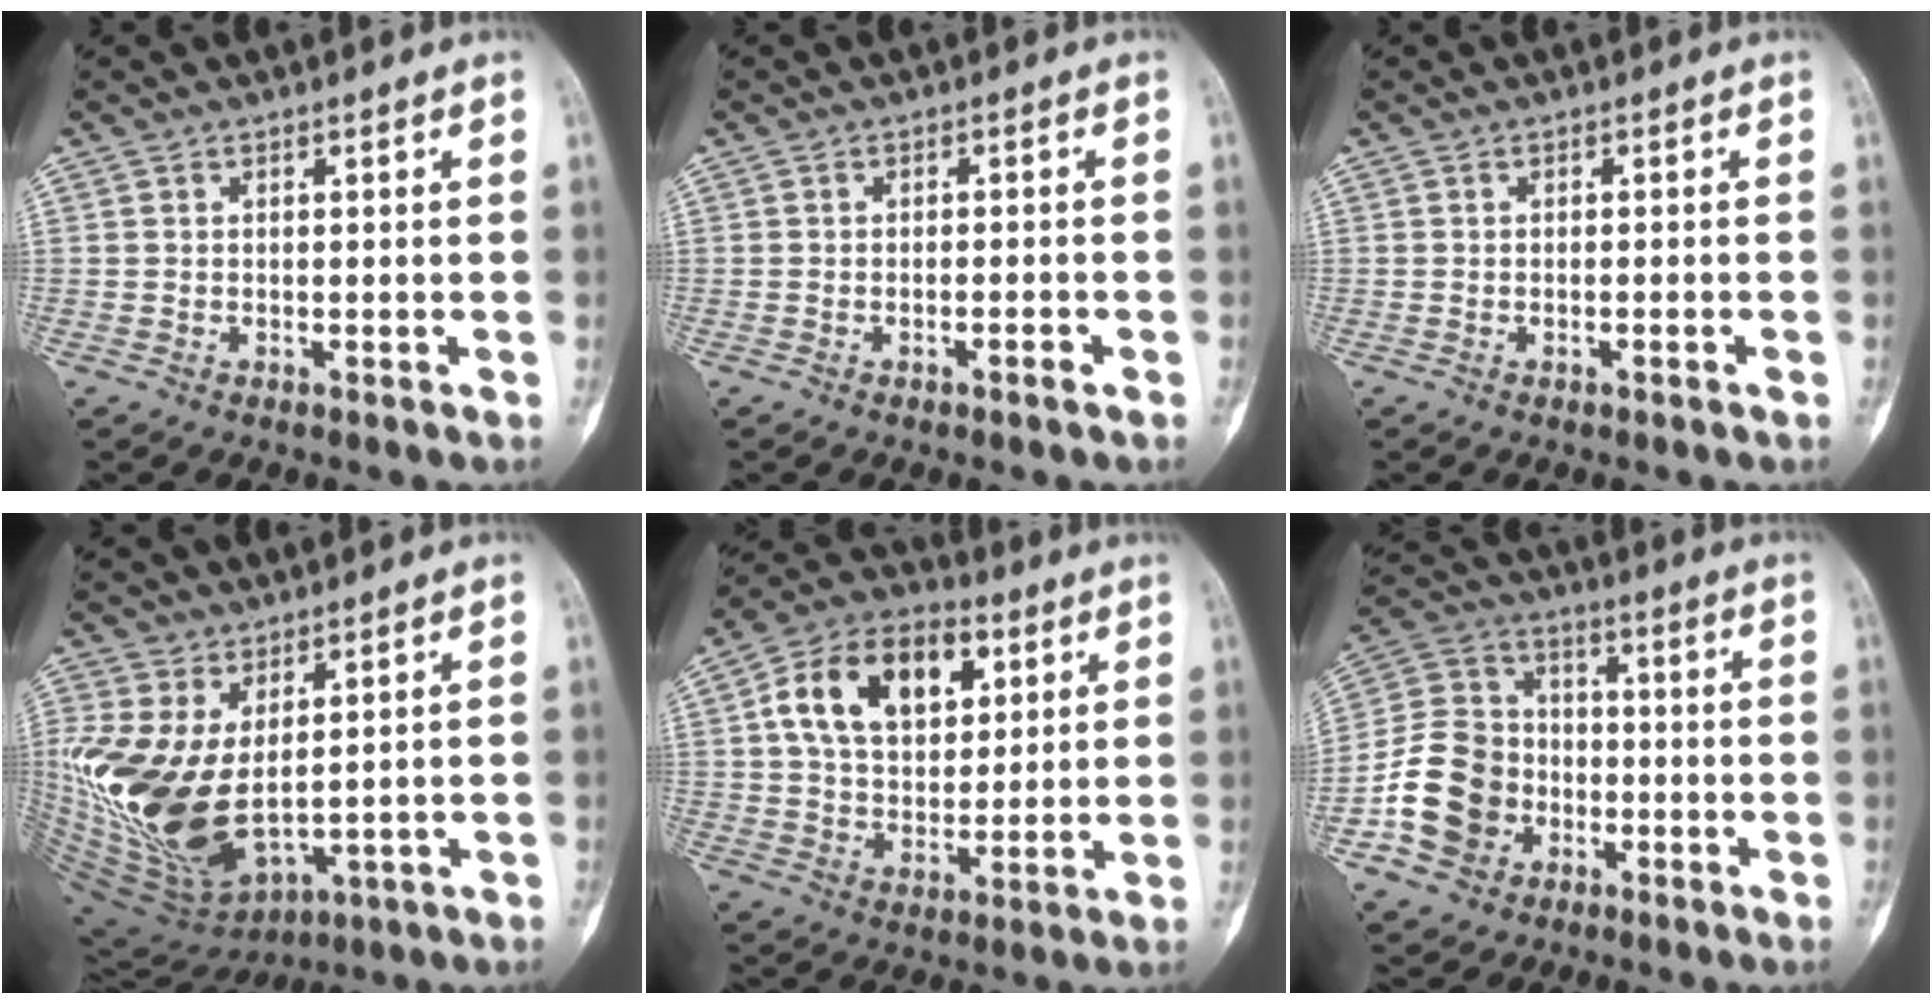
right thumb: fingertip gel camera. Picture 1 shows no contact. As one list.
[{"total": 1.7, "force": [-1.1, 0.3, 1.2], "torque": [-0.022, 0.009, -0.016]}, {"total": 0.9, "force": [-0.6, 0.1, 0.7], "torque": [-0.013, 0.006, -0.007]}, {"total": 16.8, "force": [1.7, 9.7, 13.6], "torque": [-0.276, -0.026, 0.065]}, {"total": 17.0, "force": [5.5, 11.1, 11.7], "torque": [-0.169, 0.002, 0.091]}, {"total": 14.4, "force": [-5.0, 11.9, 6.4], "torque": [-0.096, 0.047, -0.092]}]